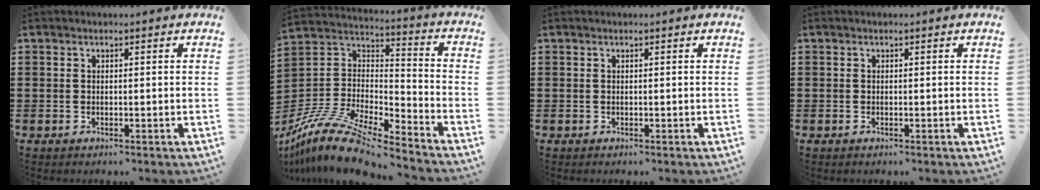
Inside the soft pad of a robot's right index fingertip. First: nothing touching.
{"total": 12.9, "force": [-10.7, 3.2, 6.5], "torque": [-0.137, 0.025, -0.208]}
{"total": 0.0}
{"total": 0.0}